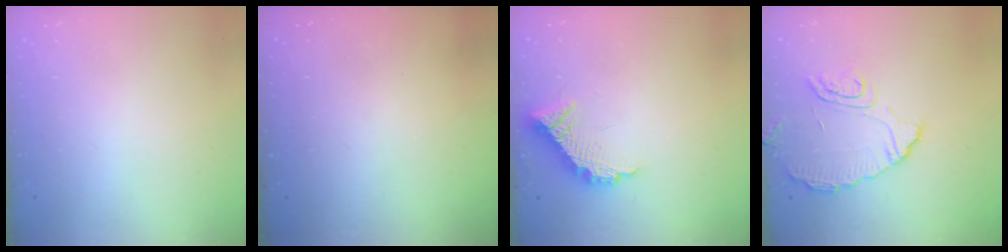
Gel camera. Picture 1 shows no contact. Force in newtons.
{"total": 3.3, "press": 3.3, "slide": 0.1}
{"total": 10.7, "press": 10.7, "slide": 0.7}
{"total": 10.3, "press": 10.3, "slide": 0.2}